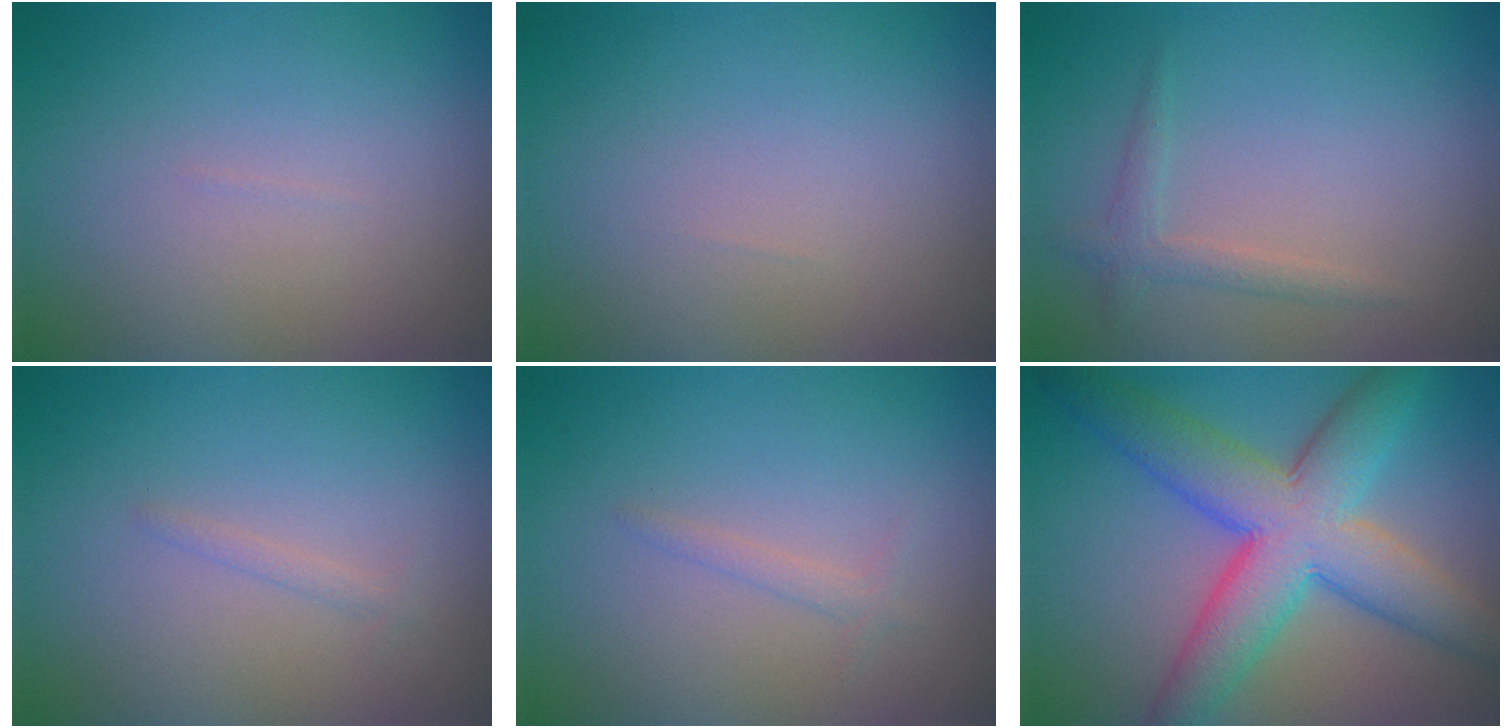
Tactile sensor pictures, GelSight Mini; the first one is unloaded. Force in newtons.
{"total": 0.0}
{"total": 1.5, "press": 1.5, "slide": 0.0}
{"total": 0.7, "press": 0.7, "slide": 0.1}
{"total": 0.9, "press": 0.9, "slide": 0.0}
{"total": 9.4, "press": 9.4, "slide": 0.1}